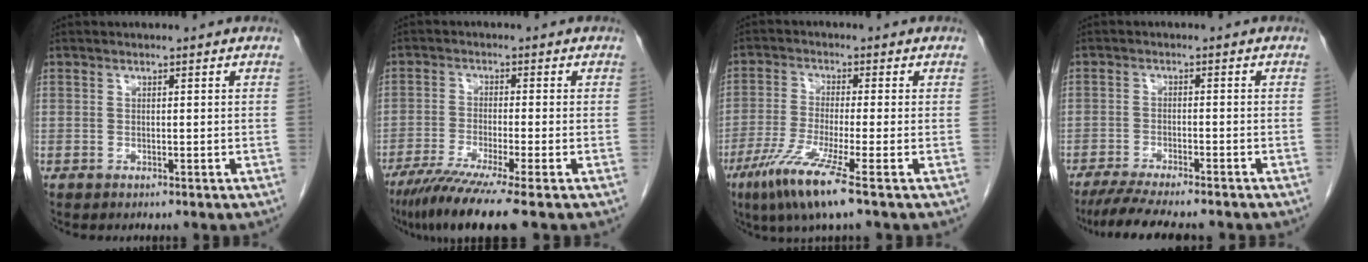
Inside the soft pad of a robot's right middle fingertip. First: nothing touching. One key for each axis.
{"total": 9.4, "fx": -6.9, "fy": -1.4, "fz": 6.2, "tx": -0.100, "ty": -0.033, "tz": -0.113}
{"total": 8.9, "fx": -4.9, "fy": -0.8, "fz": 7.4, "tx": -0.152, "ty": -0.034, "tz": -0.096}
{"total": 11.0, "fx": -9.5, "fy": 1.3, "fz": 5.3, "tx": -0.082, "ty": -0.019, "tz": -0.142}